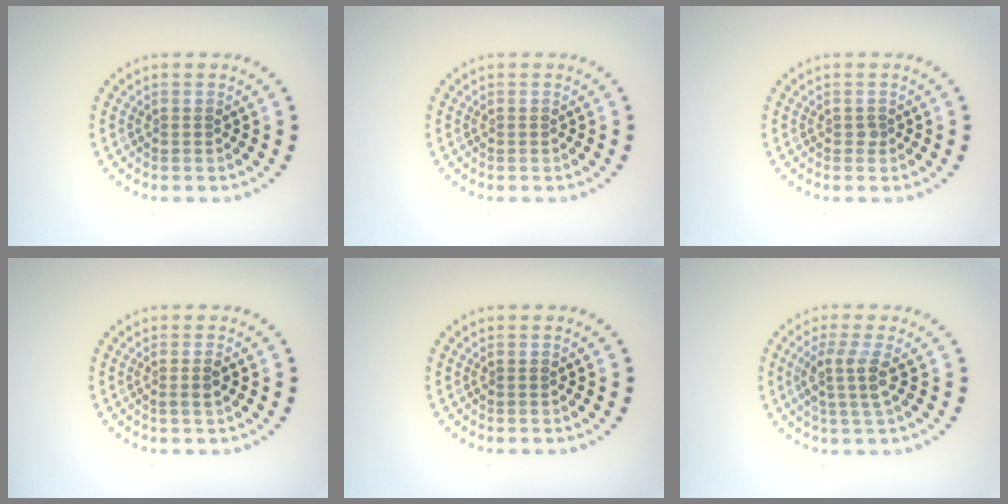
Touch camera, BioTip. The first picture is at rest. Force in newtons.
{"total": 0.0}
{"total": 0.6, "press": 0.4, "slide": 0.4}
{"total": 1.2, "press": 1.0, "slide": 0.7}
{"total": 0.0}
{"total": 2.6, "press": 2.0, "slide": 1.7}